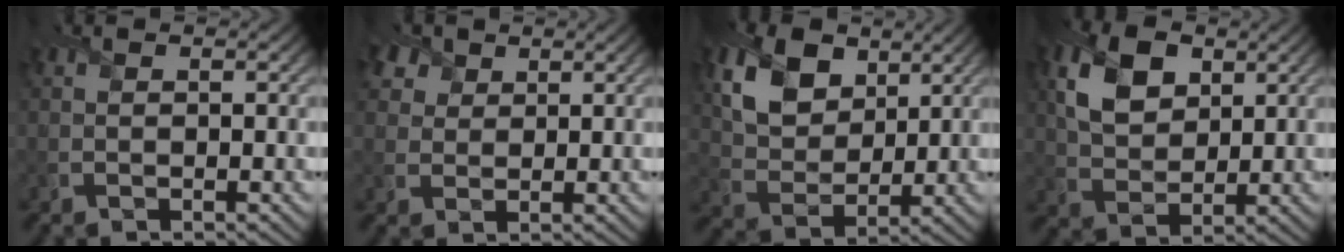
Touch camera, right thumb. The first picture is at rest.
{"total": 4.9, "force": [3.1, 3.3, 1.8], "torque": [-0.055, -0.001, 0.065]}
{"total": 8.9, "force": [4.3, 5.9, 5.2], "torque": [-0.135, 0.001, 0.070]}
{"total": 7.9, "force": [3.1, 5.1, 5.2], "torque": [-0.125, 0.004, 0.055]}